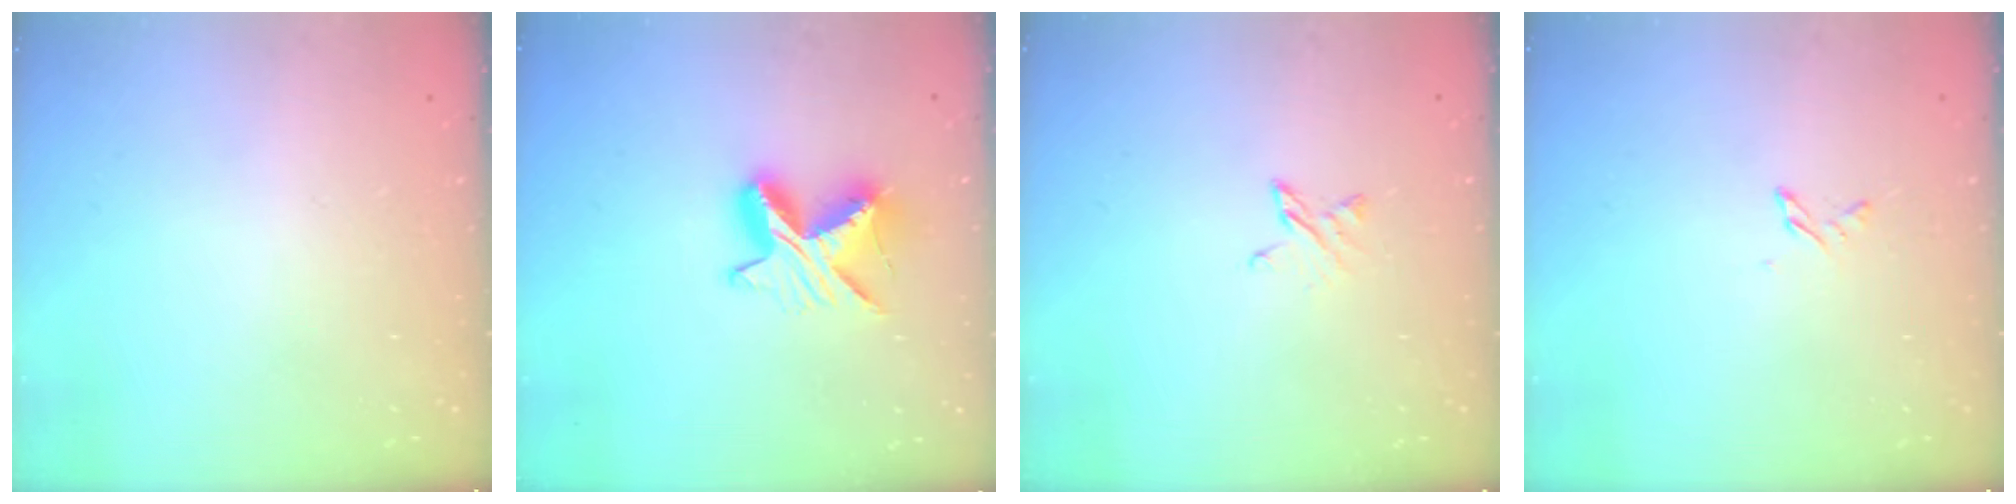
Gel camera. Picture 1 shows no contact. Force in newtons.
{"total": 9.6, "press": 9.5, "slide": 0.6}
{"total": 3.4, "press": 3.4, "slide": 0.4}
{"total": 2.6, "press": 2.6, "slide": 0.3}